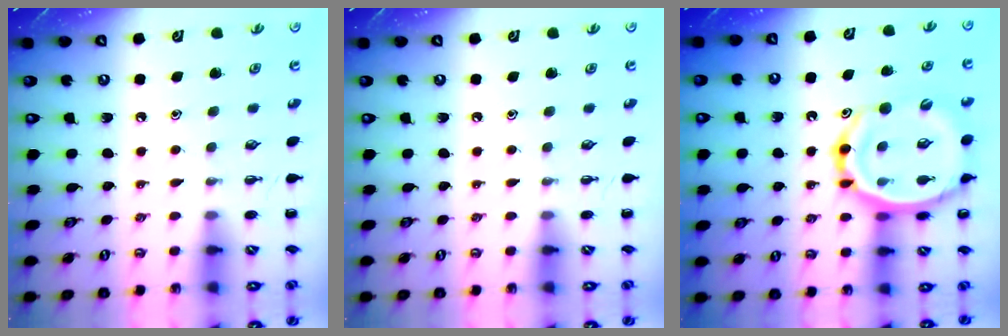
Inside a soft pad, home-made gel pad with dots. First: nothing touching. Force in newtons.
{"total": 0.0}
{"total": 22.4, "press": 22.1, "slide": 3.8}